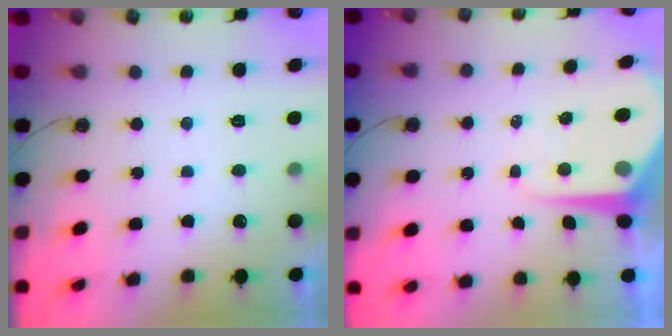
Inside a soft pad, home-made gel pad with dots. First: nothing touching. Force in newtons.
{"total": 7.9, "press": 7.9, "slide": 0.6}